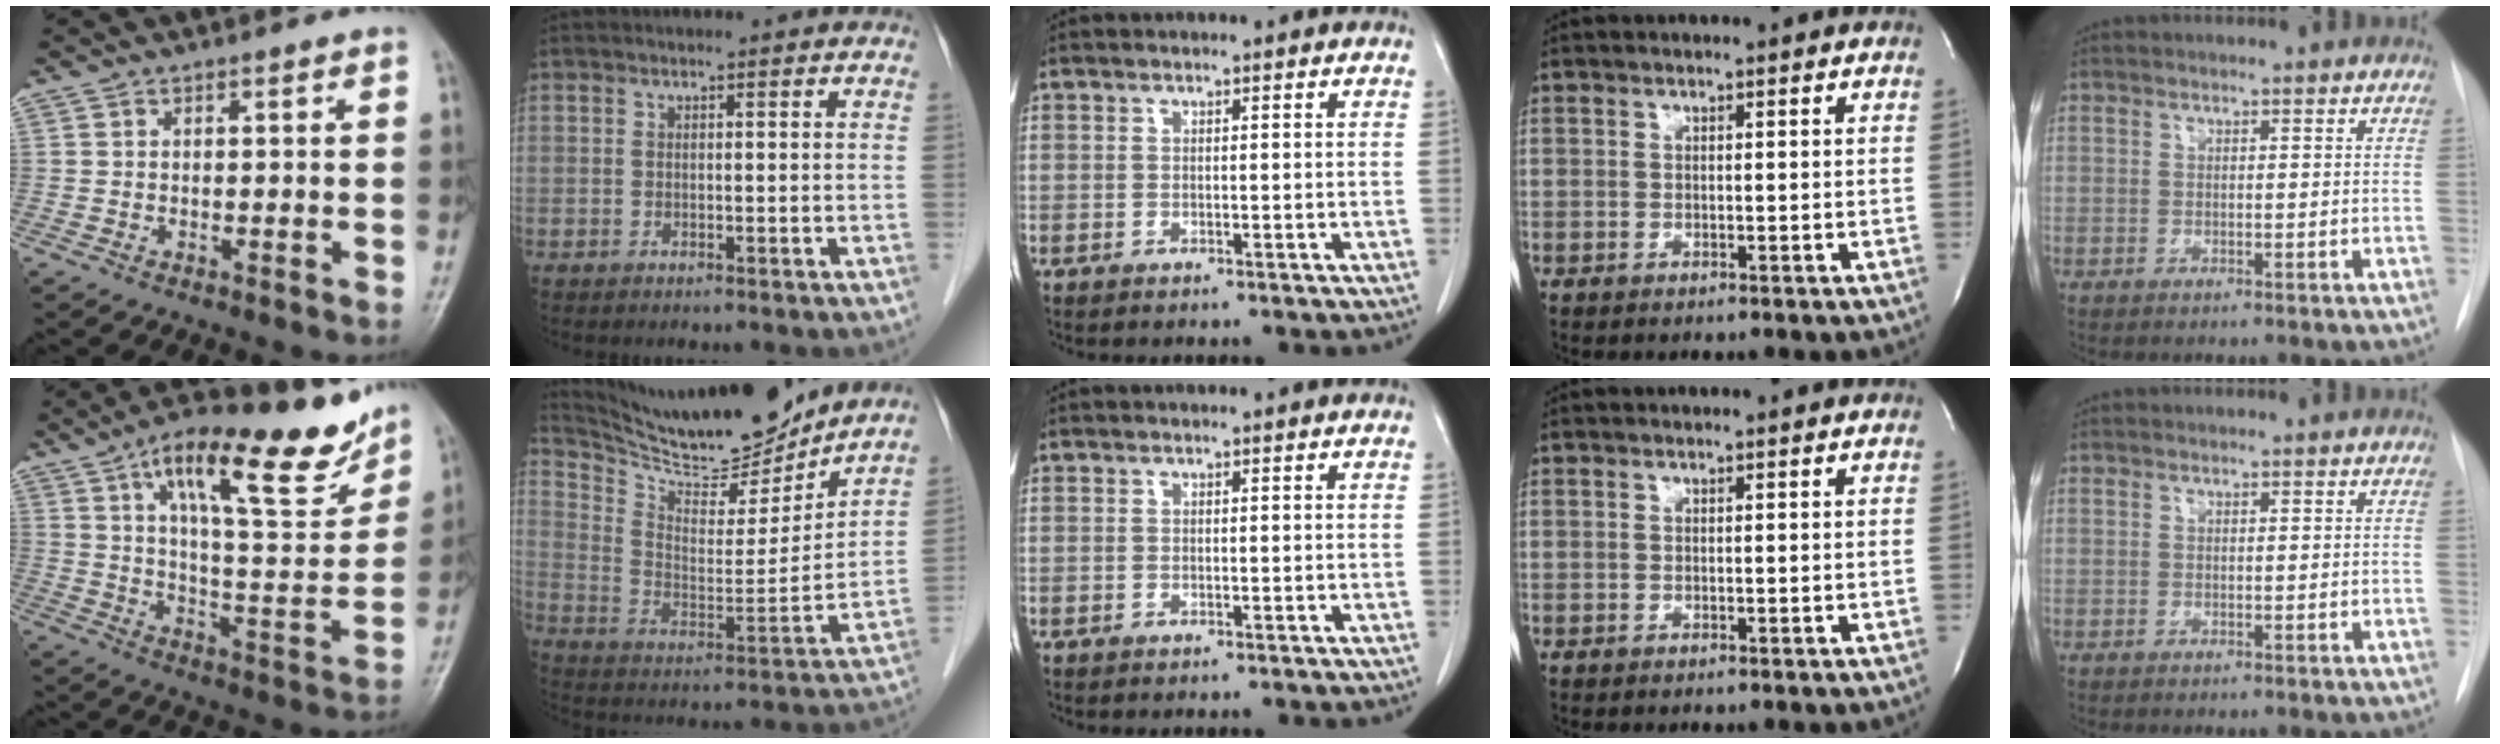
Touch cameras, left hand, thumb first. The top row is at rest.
{"thumb": {"total": 21.9, "force": [13.3, 6.9, 15.9], "torque": [-0.200, -0.051, 0.208]}, "index": {"total": 16.9, "force": [16.0, 2.4, 4.9], "torque": [-0.103, -0.025, 0.267]}}